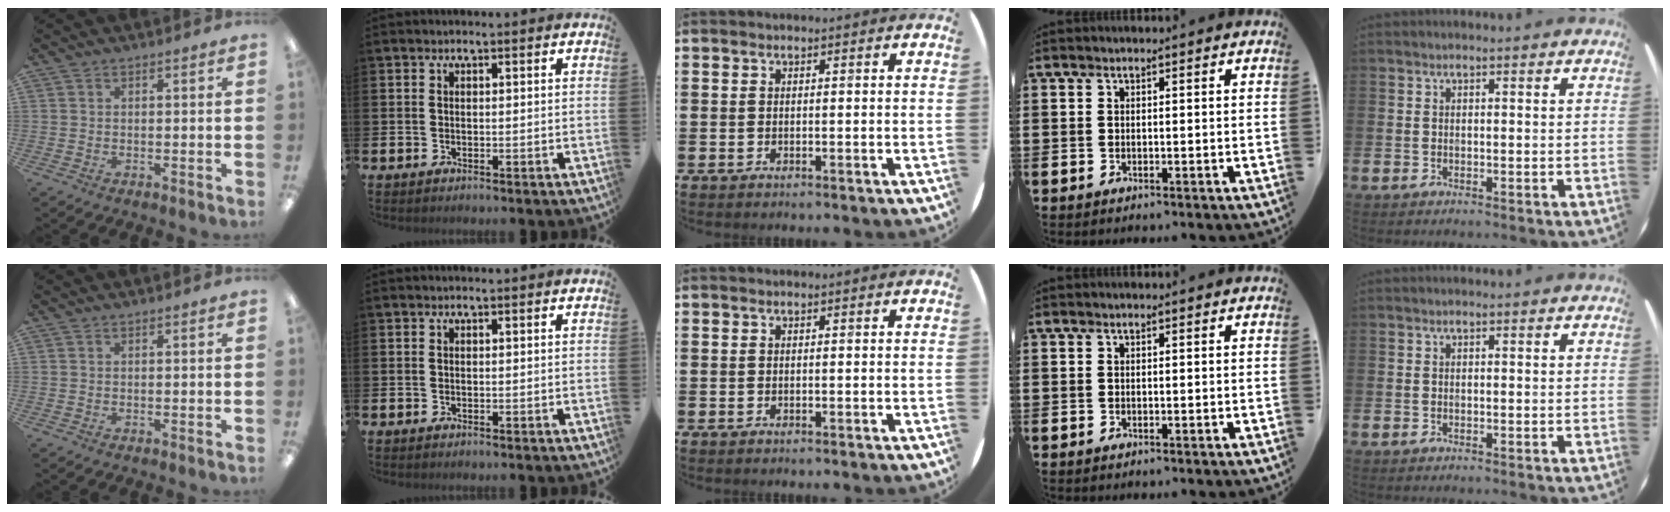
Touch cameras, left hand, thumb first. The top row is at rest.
{}